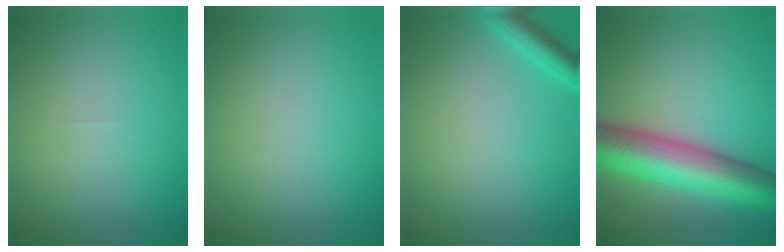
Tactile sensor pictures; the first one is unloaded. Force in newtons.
{"total": 0.0}
{"total": 2.4, "press": 2.4, "slide": 0.2}
{"total": 10.4, "press": 10.4, "slide": 0.3}